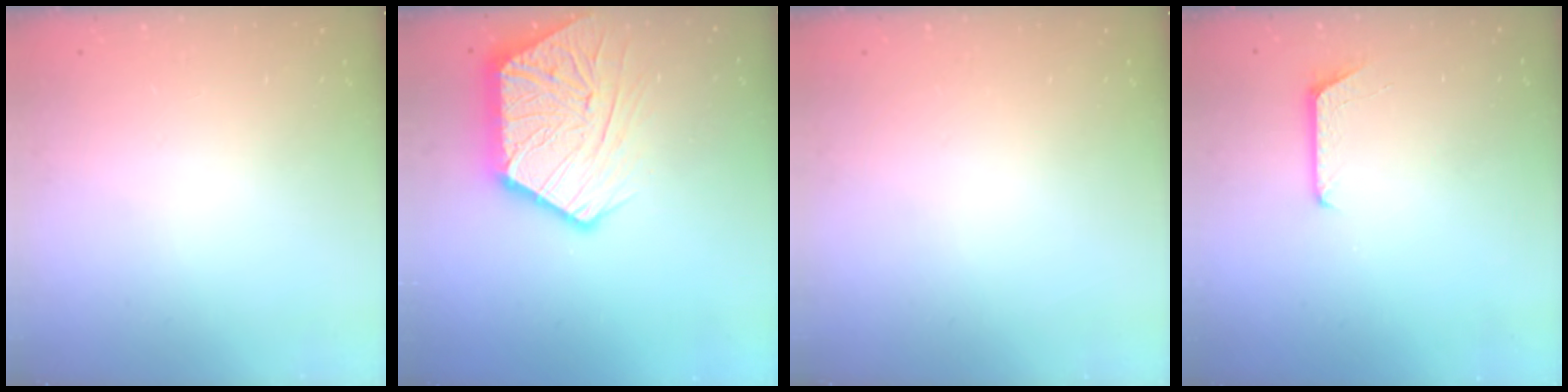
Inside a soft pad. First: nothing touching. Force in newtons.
{"total": 17.9, "press": 17.9, "slide": 1.5}
{"total": 0.0}
{"total": 5.7, "press": 5.7, "slide": 0.6}